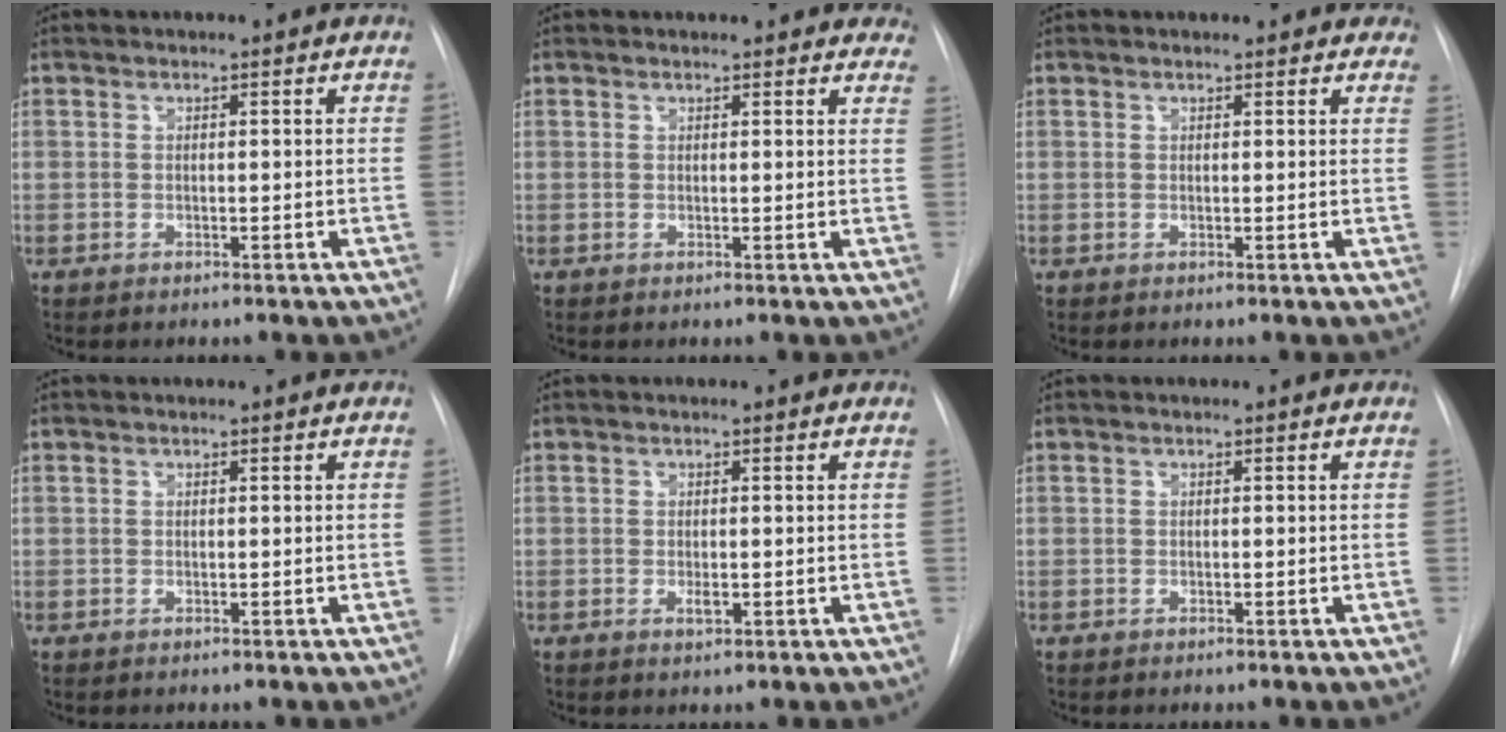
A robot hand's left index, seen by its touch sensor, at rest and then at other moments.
{"total": 9.5, "force": [8.8, 2.9, 2.1], "torque": [0.005, -0.002, 0.077]}
{"total": 6.3, "force": [5.7, 2.2, 1.5], "torque": [-0.001, 0.008, 0.047]}
{"total": 0.0}
{"total": 1.2, "force": [-0.2, 0.5, 1.0], "torque": [-0.018, -0.002, -0.003]}
{"total": 0.0}